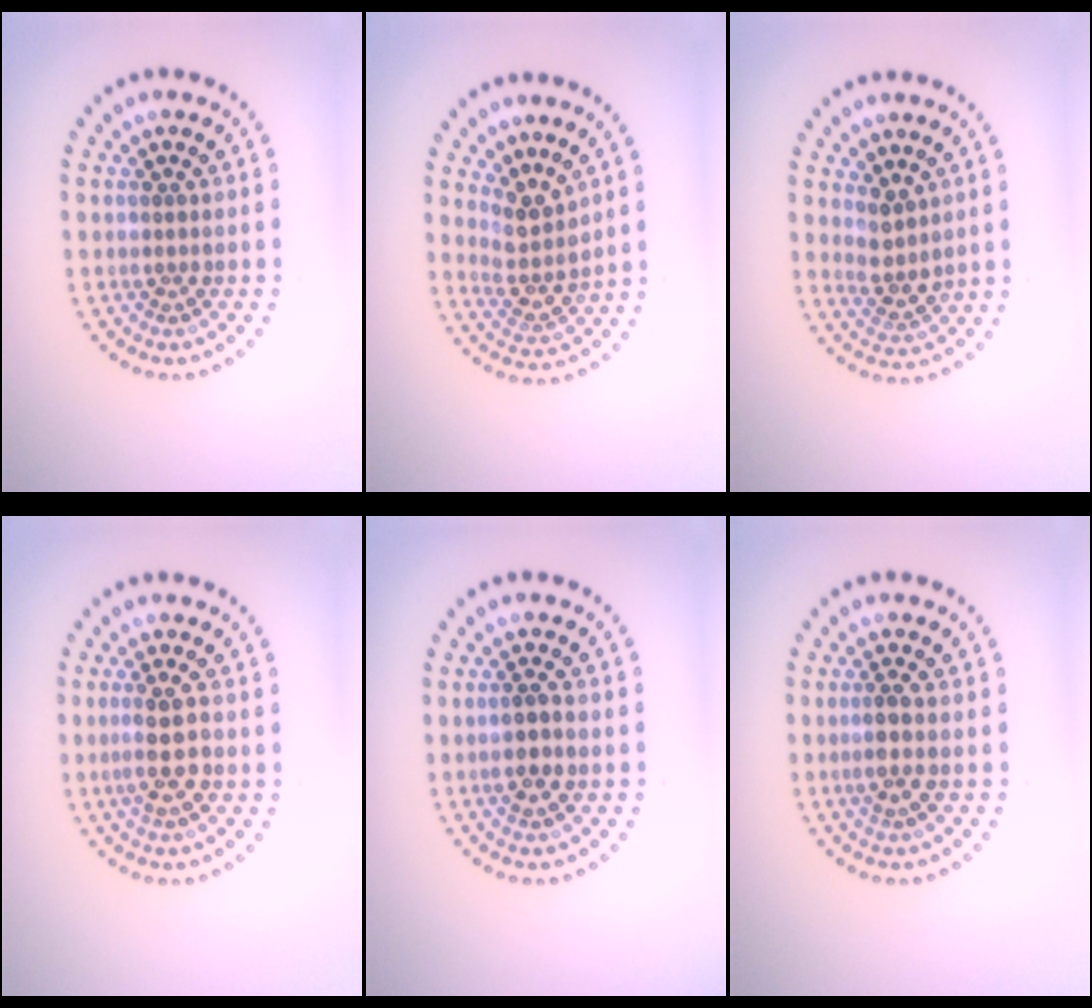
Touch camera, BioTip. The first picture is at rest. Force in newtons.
{"total": 2.7, "press": 2.2, "slide": 1.7}
{"total": 2.4, "press": 1.9, "slide": 1.5}
{"total": 3.2, "press": 2.9, "slide": 1.3}
{"total": 2.3, "press": 2.2, "slide": 0.8}
{"total": 1.8, "press": 1.6, "slide": 1.0}